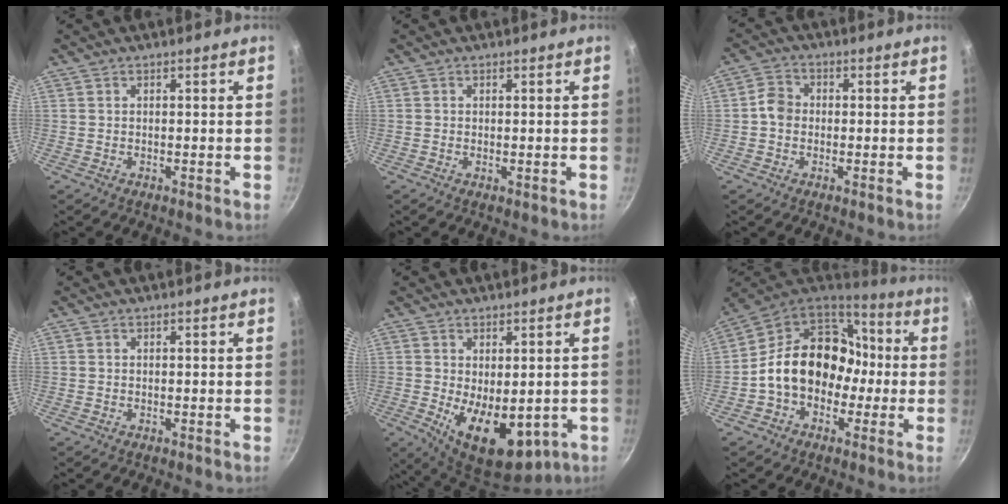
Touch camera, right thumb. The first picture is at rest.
{"total": 0.6, "force": [0.0, 0.2, 0.5], "torque": [-0.008, -0.002, -0.001]}
{"total": 4.1, "force": [-0.5, 3.5, 2.1], "torque": [-0.023, 0.014, -0.021]}
{"total": 0.0}
{"total": 13.7, "force": [-2.6, 7.7, 11.0], "torque": [-0.142, -0.026, -0.017]}
{"total": 19.3, "force": [-1.3, 15.1, 12.0], "torque": [-0.157, 0.066, -0.027]}